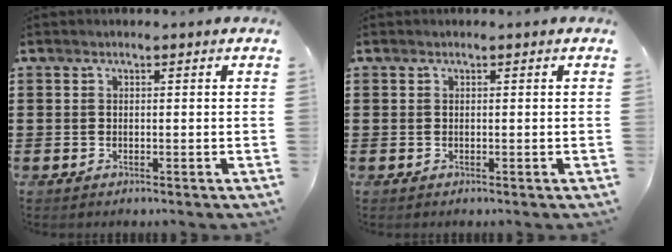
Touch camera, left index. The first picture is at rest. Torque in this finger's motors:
{"motor_torque": [0.00, 0.00, -0.02, 0.00]}